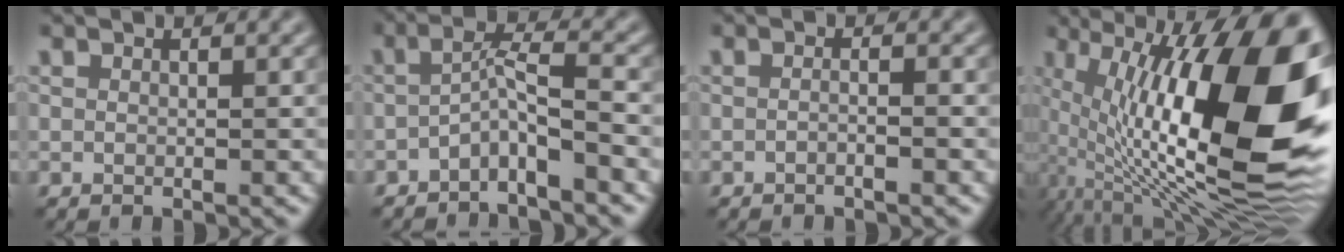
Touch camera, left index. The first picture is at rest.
{"total": 3.0, "force": [-1.8, 0.3, 2.4], "torque": [-0.047, 0.015, -0.041]}
{"total": 0.9, "force": [-0.6, 0.1, 0.7], "torque": [-0.014, -0.001, -0.012]}
{"total": 18.6, "force": [1.1, 7.4, 17.0], "torque": [-0.270, 0.007, 0.016]}